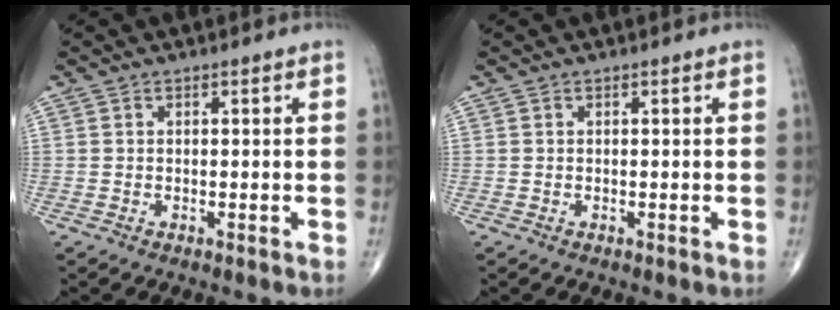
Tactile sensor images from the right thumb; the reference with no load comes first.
{"total": 0.0}